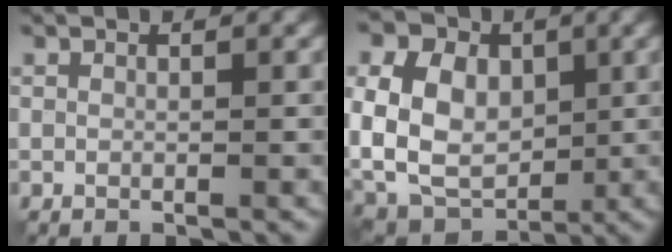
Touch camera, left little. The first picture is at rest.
{"total": 13.6, "force": [1.6, 10.3, 8.8], "torque": [-0.191, 0.028, 0.017]}